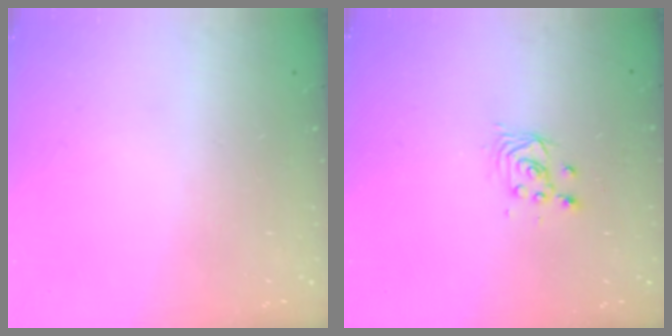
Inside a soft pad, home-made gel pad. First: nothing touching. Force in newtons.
{"total": 2.9, "press": 2.9, "slide": 0.1}